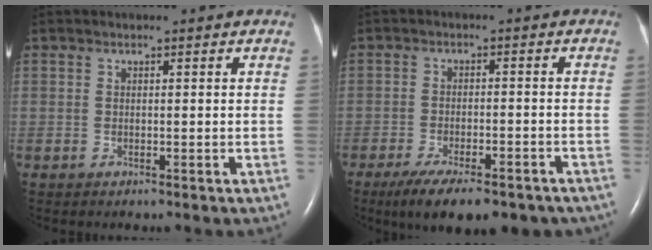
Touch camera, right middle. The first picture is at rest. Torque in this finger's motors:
{"motor_torque": [0.82, -0.75, 0.20, 0.08]}